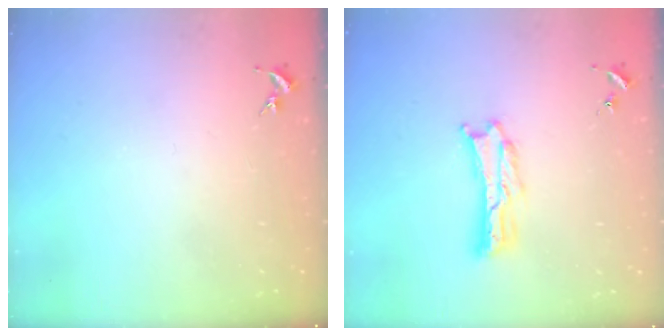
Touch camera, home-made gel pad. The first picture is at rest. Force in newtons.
{"total": 1.7, "press": 1.7, "slide": 0.3}